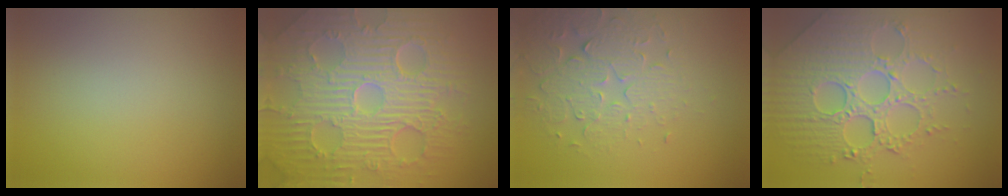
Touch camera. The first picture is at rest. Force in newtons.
{"total": 11.7, "press": 7.5, "slide": 9.0}
{"total": 4.0, "press": 3.7, "slide": 1.4}
{"total": 8.1, "press": 6.0, "slide": 5.4}